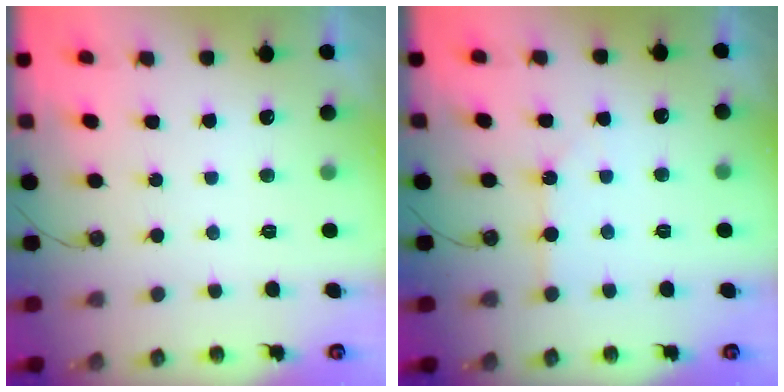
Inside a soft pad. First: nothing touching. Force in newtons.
{"total": 2.5, "press": 2.5, "slide": 0.4}